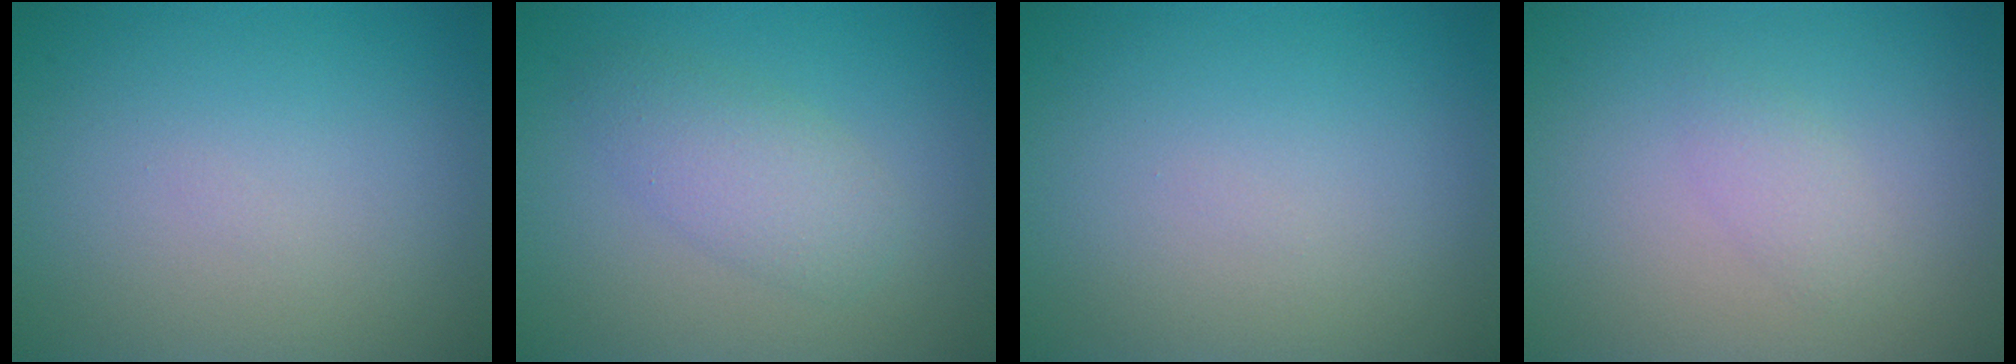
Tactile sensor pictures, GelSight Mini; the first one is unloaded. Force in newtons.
{"total": 3.0, "press": 3.0, "slide": 0.1}
{"total": 0.0}
{"total": 1.3, "press": 1.3, "slide": 0.1}